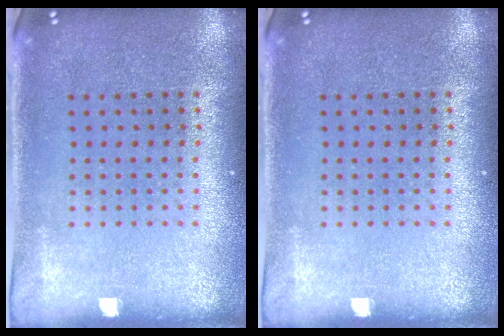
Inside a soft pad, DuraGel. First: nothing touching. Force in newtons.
{"total": 0.0}